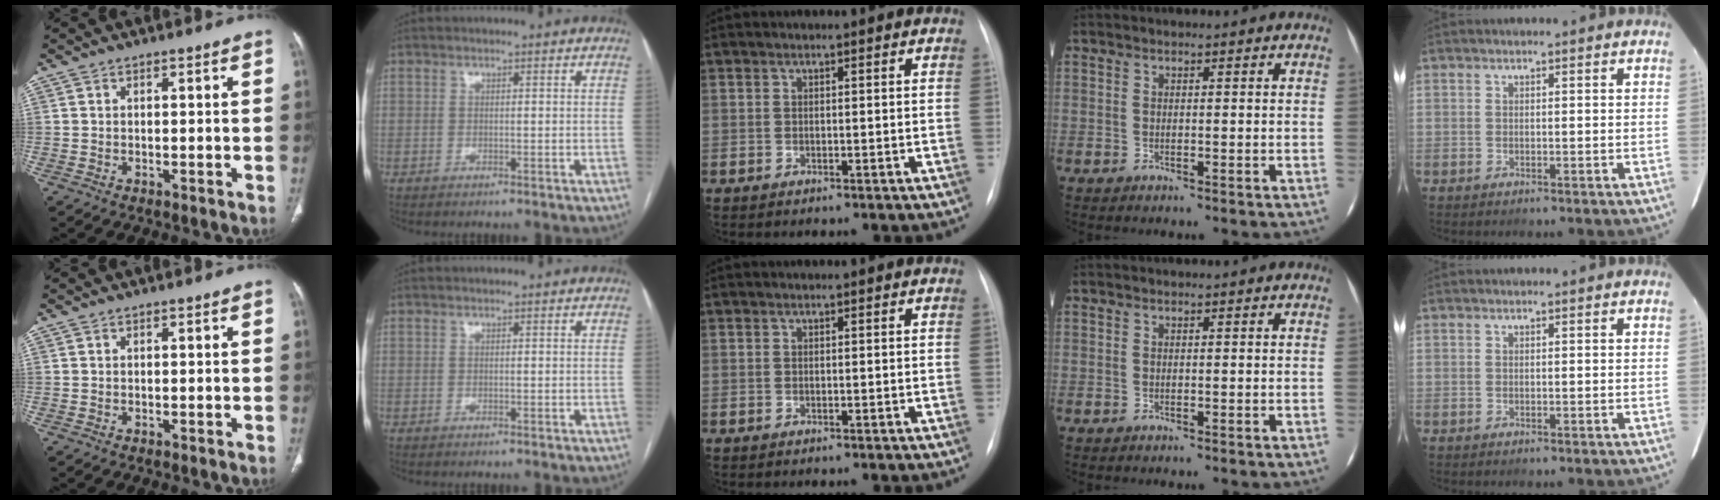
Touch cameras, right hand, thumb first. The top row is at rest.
{}